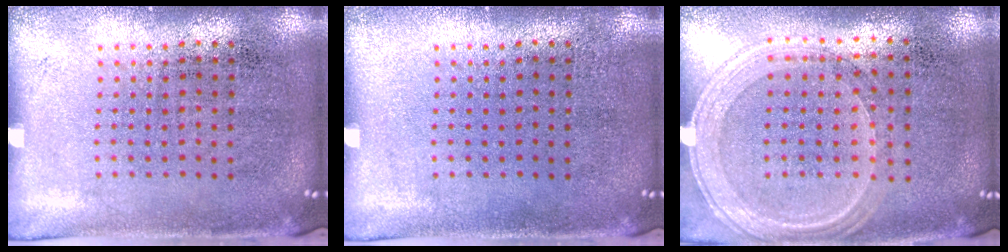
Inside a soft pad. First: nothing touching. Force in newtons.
{"total": 0.0}
{"total": 1.3, "press": 1.3, "slide": 0.3}